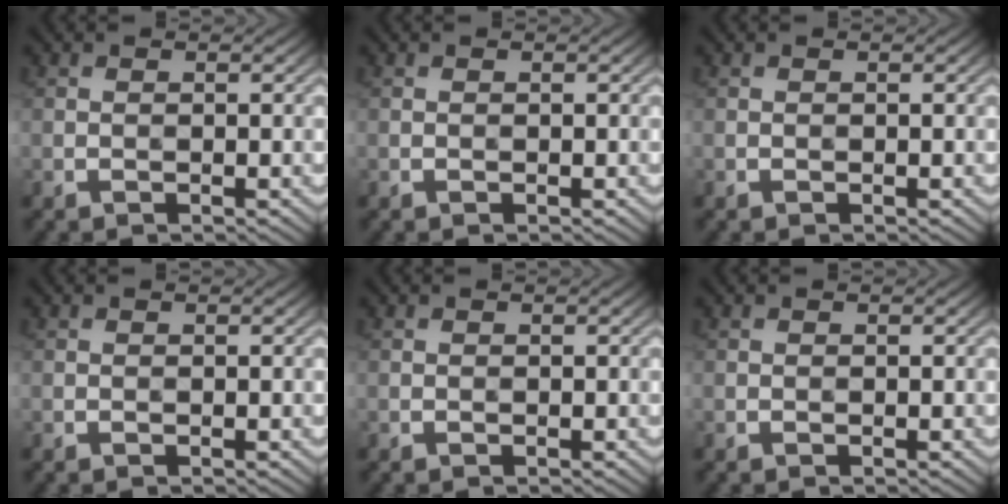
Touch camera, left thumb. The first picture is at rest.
{"total": 0.0}
{"total": 0.0}
{"total": 0.0}
{"total": 0.0}
{"total": 0.0}